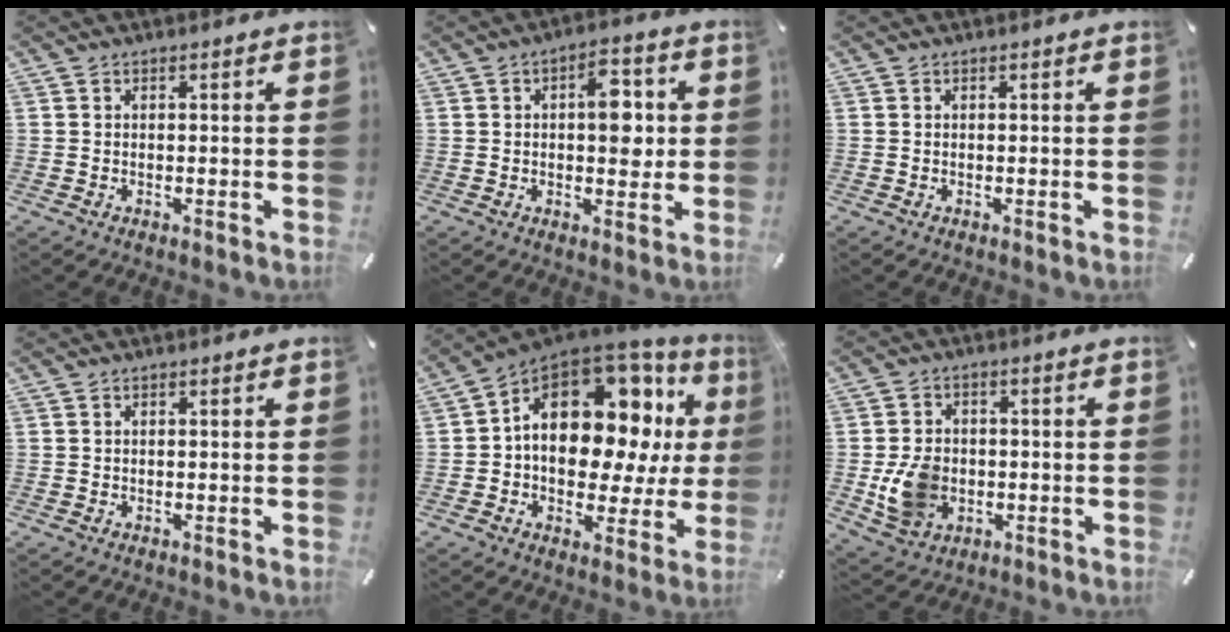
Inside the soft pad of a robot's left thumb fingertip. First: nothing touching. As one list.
[{"total": 9.0, "force": [1.1, 5.0, 7.4], "torque": [-0.082, -0.006, 0.010]}, {"total": 0.0}, {"total": 0.0}, {"total": 19.4, "force": [5.7, 12.8, 13.4], "torque": [-0.192, -0.041, 0.097]}, {"total": 9.9, "force": [-1.5, 8.2, 5.4], "torque": [-0.118, 0.007, -0.025]}]